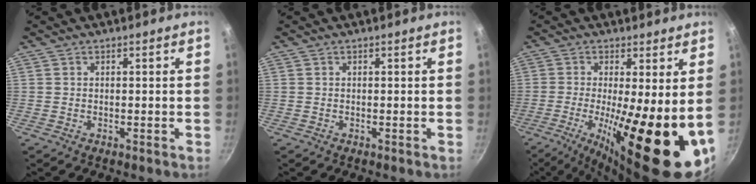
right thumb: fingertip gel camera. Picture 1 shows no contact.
{"total": 0.0}
{"total": 19.3, "force": [-2.9, 5.0, 18.5], "torque": [-0.272, -0.023, -0.041]}